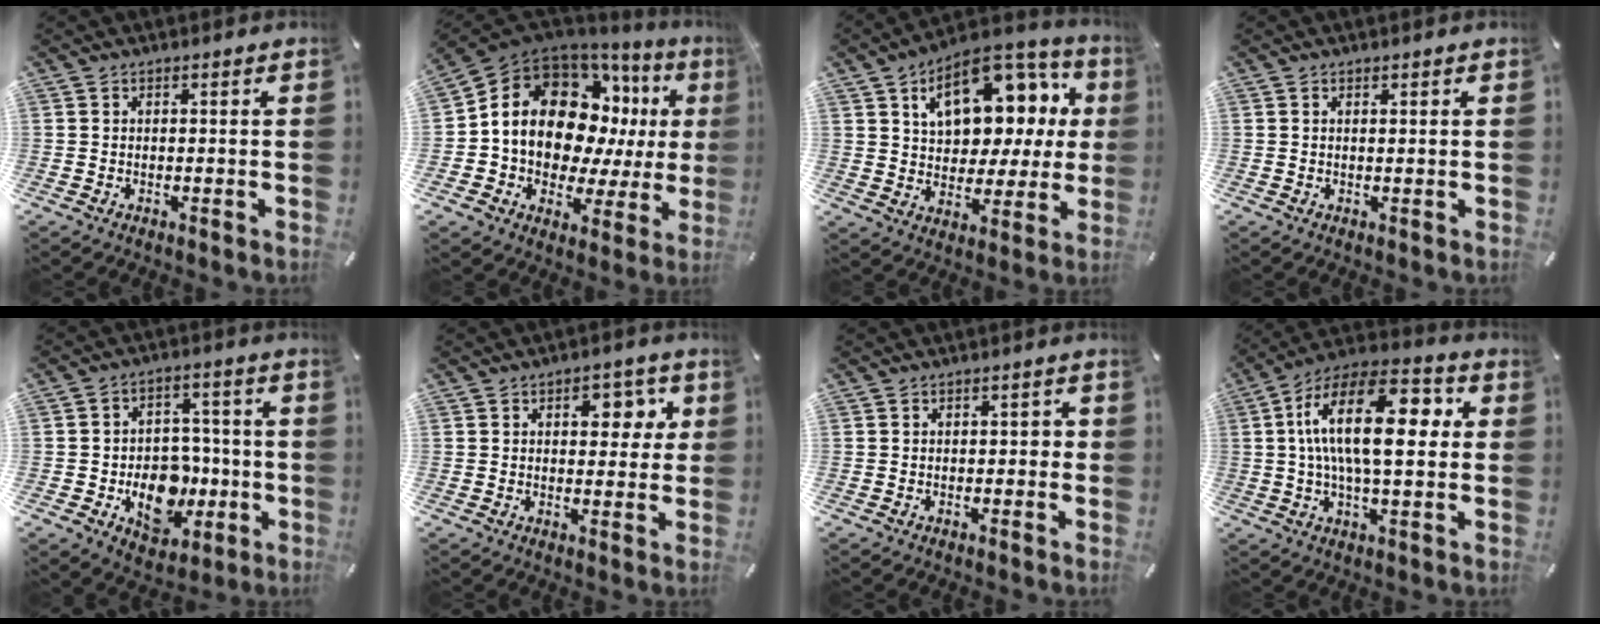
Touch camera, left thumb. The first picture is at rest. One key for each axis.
{"total": 19.0, "fx": 5.2, "fy": 13.1, "fz": 12.7, "tx": -0.229, "ty": -0.042, "tz": 0.091}
{"total": 16.6, "fx": 7.3, "fy": 11.1, "fz": 10.1, "tx": -0.160, "ty": -0.033, "tz": 0.132}
{"total": 0.6, "fx": 0.3, "fy": 0.0, "fz": 0.5, "tx": -0.009, "ty": -0.001, "tz": 0.005}
{"total": 13.6, "fx": -3.5, "fy": 11.0, "fz": 7.2, "tx": -0.091, "ty": 0.022, "tz": -0.046}
{"total": 6.8, "fx": 2.2, "fy": 4.3, "fz": 4.8, "tx": -0.049, "ty": -0.007, "tz": 0.024}
{"total": 1.2, "fx": -0.6, "fy": 0.8, "fz": 0.6, "tx": -0.014, "ty": 0.007, "tz": -0.015}
{"total": 18.8, "fx": 3.0, "fy": 8.4, "fz": 16.5, "tx": -0.306, "ty": -0.009, "tz": 0.039}